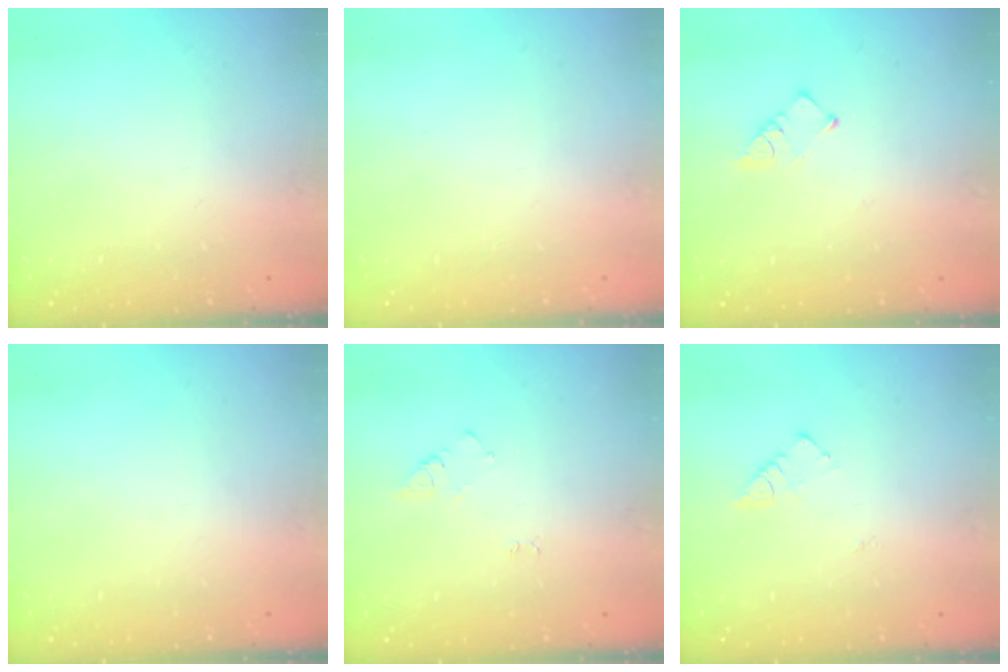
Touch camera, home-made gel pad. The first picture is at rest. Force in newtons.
{"total": 1.5, "press": 1.5, "slide": 0.1}
{"total": 2.9, "press": 2.9, "slide": 0.2}
{"total": 0.0}
{"total": 4.2, "press": 4.2, "slide": 0.6}
{"total": 3.6, "press": 3.6, "slide": 0.4}